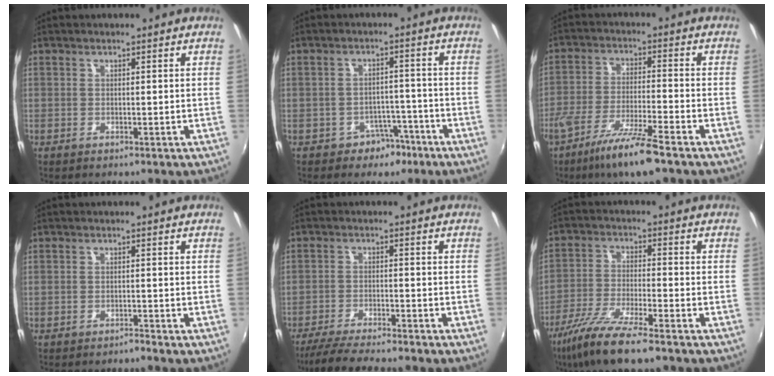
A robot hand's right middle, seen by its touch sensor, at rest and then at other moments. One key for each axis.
{"total": 4.9, "fx": -3.4, "fy": 3.4, "fz": 1.0, "tx": -0.023, "ty": 0.021, "tz": -0.039}
{"total": 10.9, "fx": -7.7, "fy": 0.6, "fz": 7.7, "tx": -0.165, "ty": -0.022, "tz": -0.139}
{"total": 0.9, "fx": -0.9, "fy": -0.1, "fz": 0.0, "tx": 0.002, "ty": -0.003, "tz": -0.017}
{"total": 9.2, "fx": -8.2, "fy": -0.1, "fz": 4.2, "tx": -0.101, "ty": -0.019, "tz": -0.138}
{"total": 11.7, "fx": -8.8, "fy": 1.0, "fz": 7.7, "tx": -0.168, "ty": -0.028, "tz": -0.169}